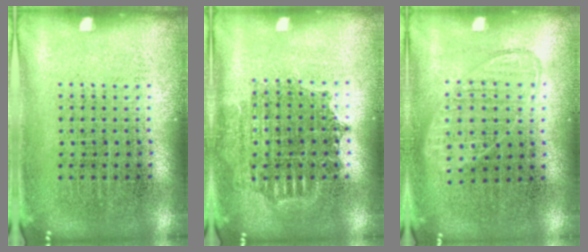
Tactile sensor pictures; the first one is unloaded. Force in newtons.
{"total": 1.4, "press": 1.2, "slide": 0.7}
{"total": 0.9, "press": 0.8, "slide": 0.3}